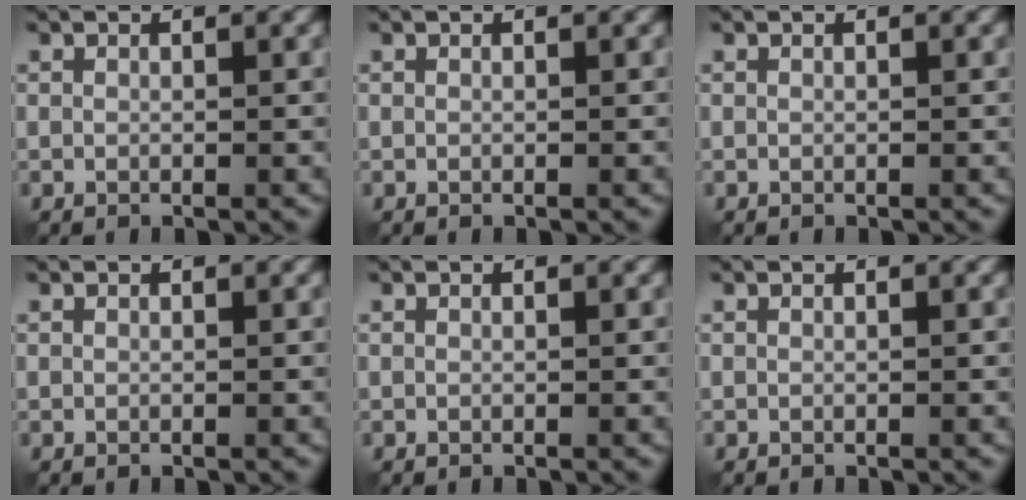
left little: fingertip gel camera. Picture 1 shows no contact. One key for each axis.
{"total": 0.0}
{"total": 0.0}
{"total": 0.0}
{"total": 0.0}
{"total": 0.0}